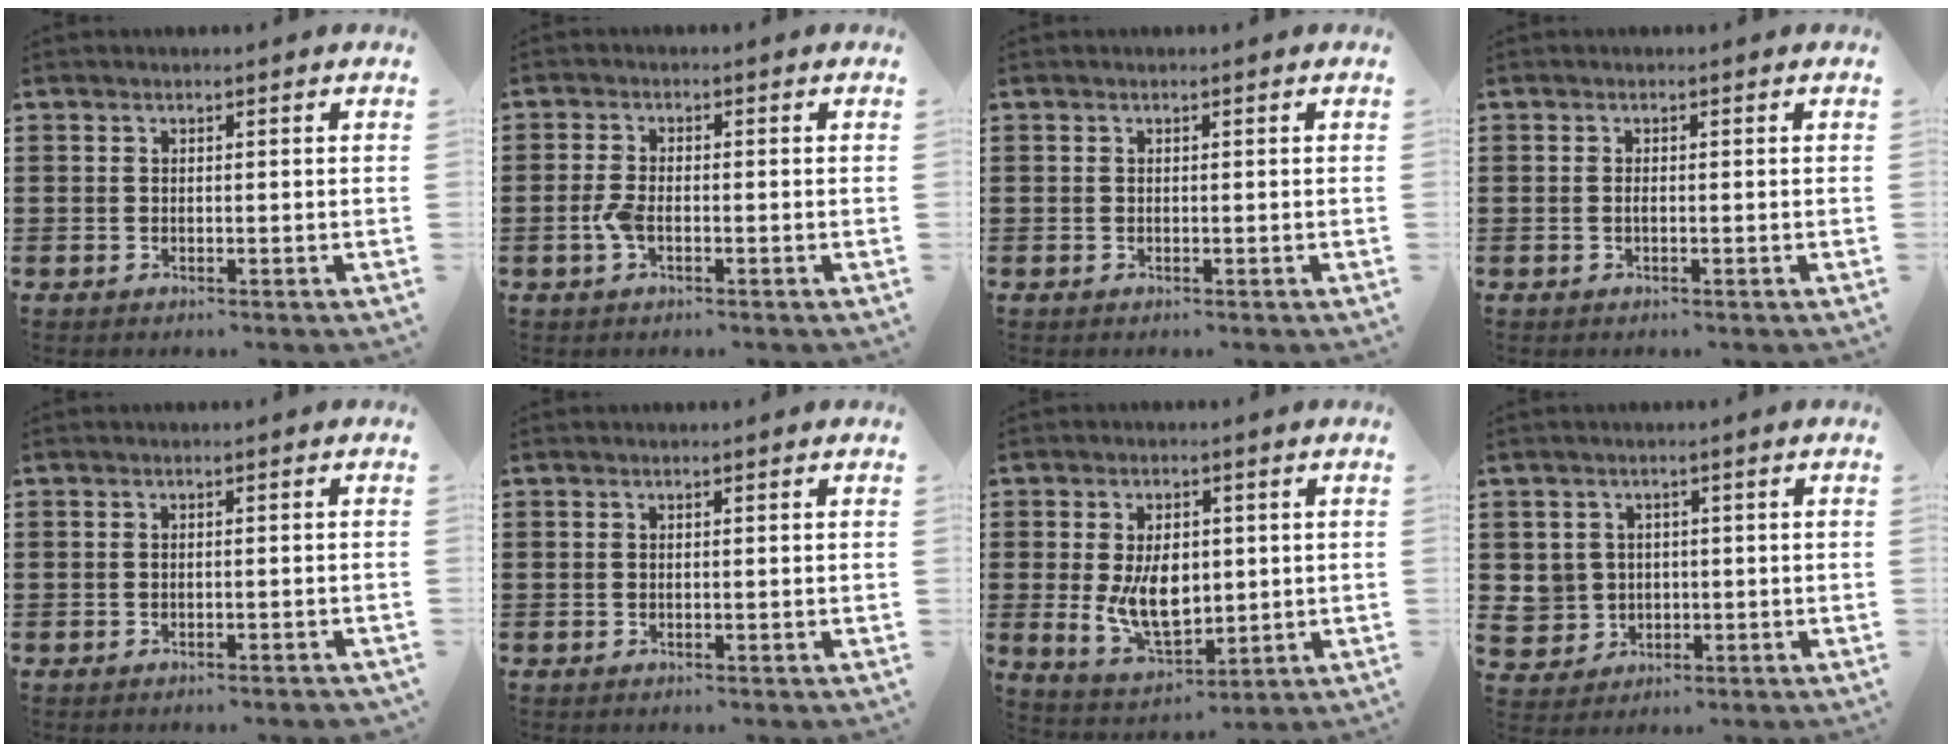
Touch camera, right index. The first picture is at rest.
{"total": 2.9, "force": [-1.0, 1.2, 2.5], "torque": [-0.066, -0.007, -0.023]}
{"total": 0.0}
{"total": 0.5, "force": [-0.2, 0.1, 0.5], "torque": [-0.009, -0.003, -0.003]}
{"total": 0.8, "force": [-0.7, -0.1, 0.2], "torque": [-0.005, -0.002, -0.015]}
{"total": 0.0}
{"total": 8.9, "force": [0.3, 5.4, 7.1], "torque": [-0.127, 0.000, 0.001]}
{"total": 4.0, "force": [-0.1, 3.9, 0.7], "torque": [-0.044, 0.006, -0.007]}